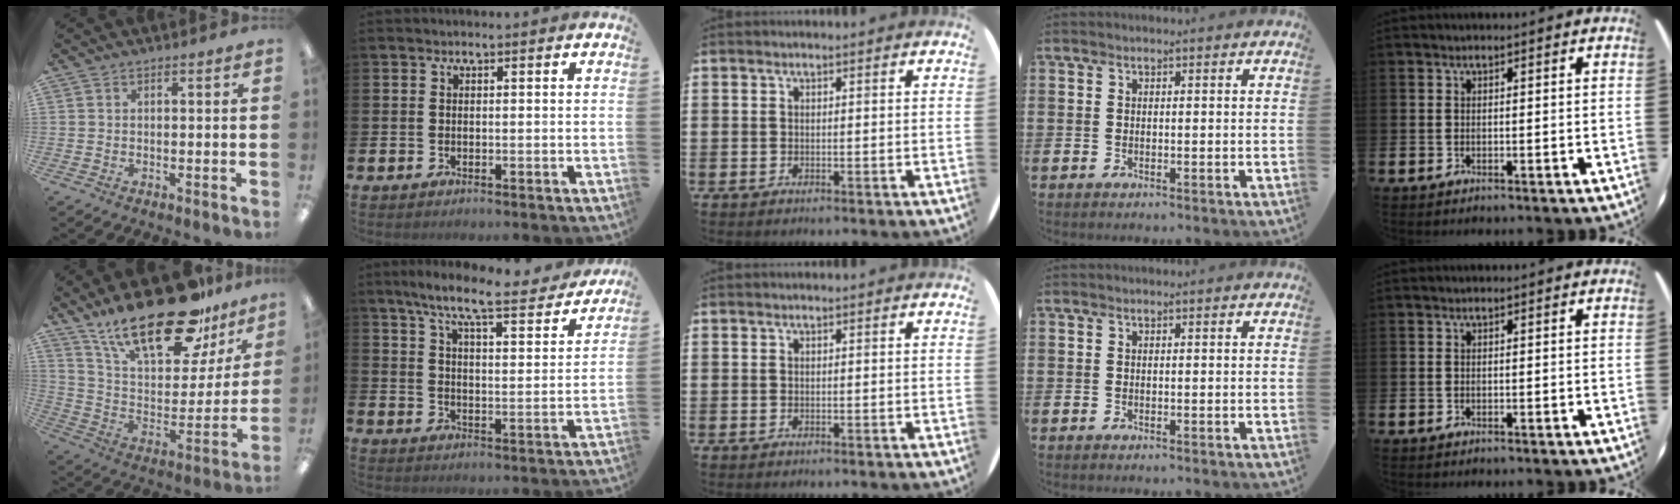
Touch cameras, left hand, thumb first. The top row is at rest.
{"thumb": {"total": 27.0, "force": [19.1, 10.5, 16.0], "torque": [-0.264, -0.113, 0.326]}, "index": {"total": 8.9, "force": [7.7, 0.9, 4.5], "torque": [-0.102, -0.045, 0.129]}}